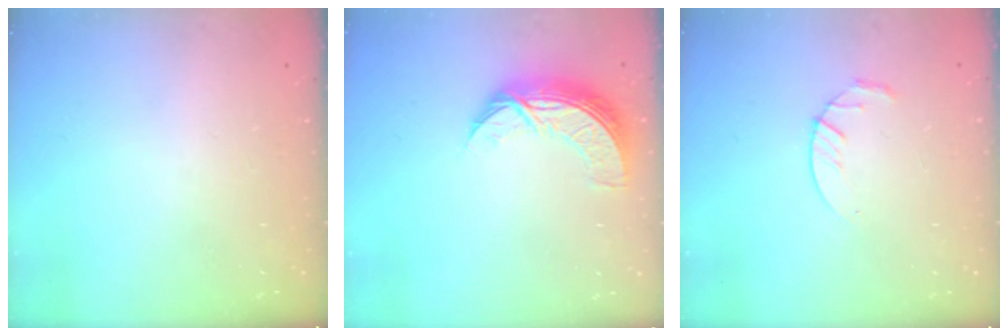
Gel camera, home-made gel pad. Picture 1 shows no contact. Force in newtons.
{"total": 8.8, "press": 8.7, "slide": 1.0}
{"total": 4.3, "press": 4.2, "slide": 0.6}